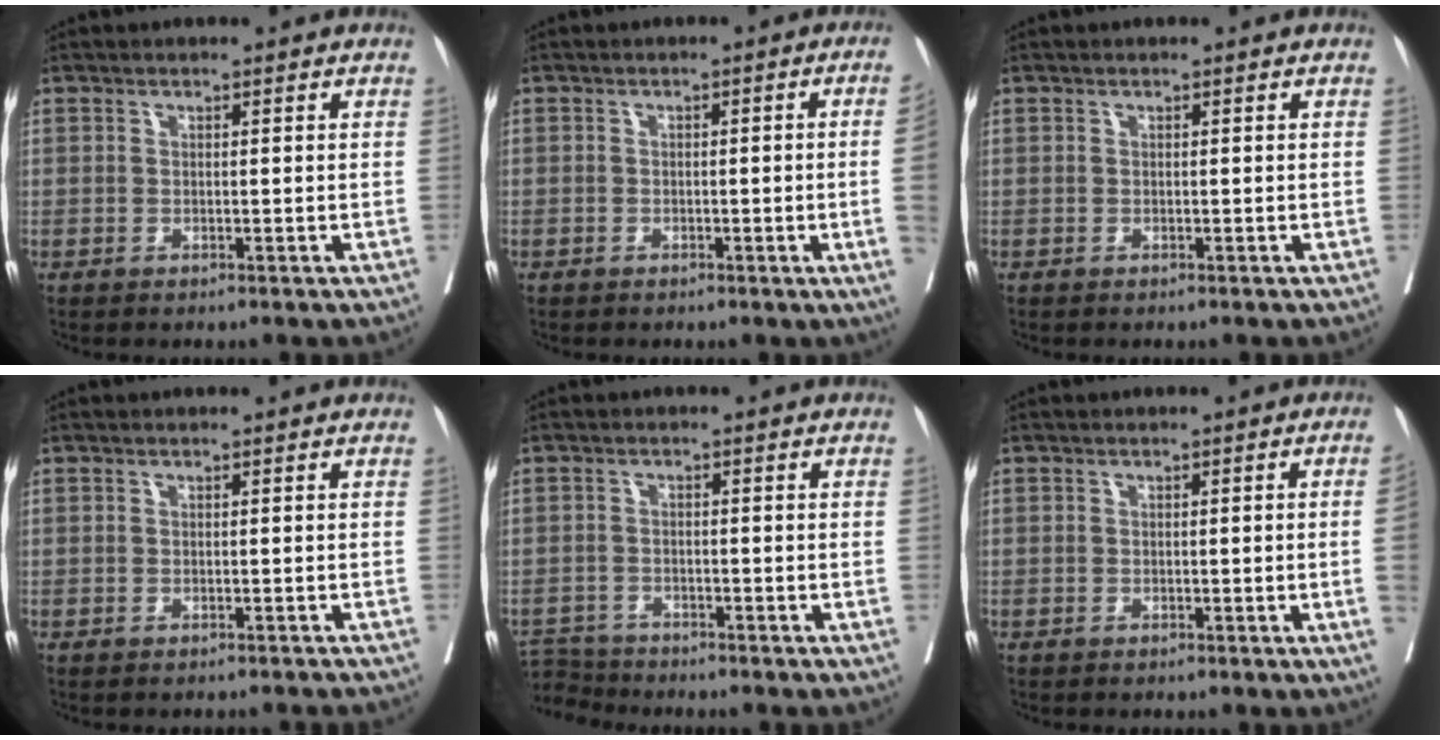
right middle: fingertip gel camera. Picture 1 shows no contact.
{"total": 4.1, "force": [-0.9, -0.8, 3.9], "torque": [-0.048, 0.000, -0.010]}
{"total": 0.0}
{"total": 4.2, "force": [-4.0, 0.7, 1.2], "torque": [-0.018, -0.007, -0.044]}
{"total": 5.6, "force": [-5.0, -2.4, -0.5], "torque": [-0.008, -0.015, -0.095]}
{"total": 2.3, "force": [-0.5, -0.5, 2.2], "torque": [-0.032, 0.002, -0.004]}